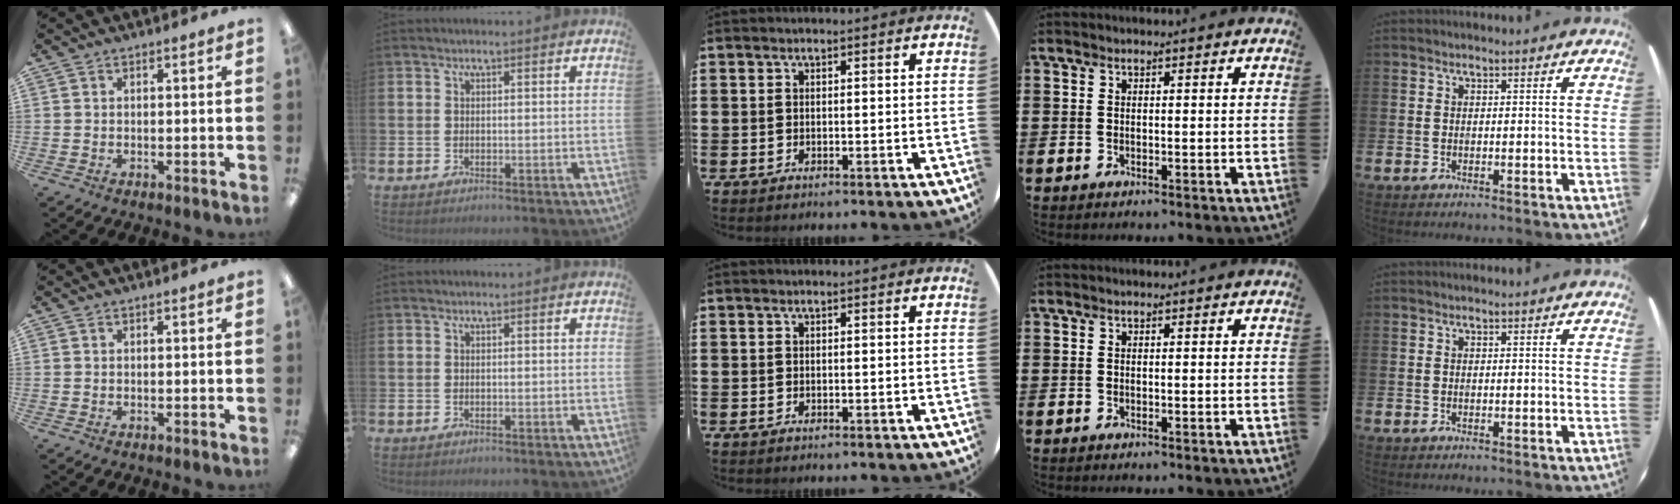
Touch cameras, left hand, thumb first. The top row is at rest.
{}